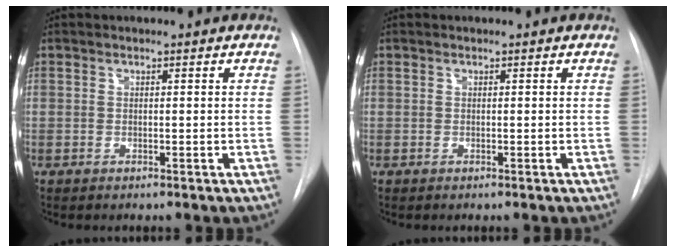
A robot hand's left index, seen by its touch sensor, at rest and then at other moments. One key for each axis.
{"total": 0.0}